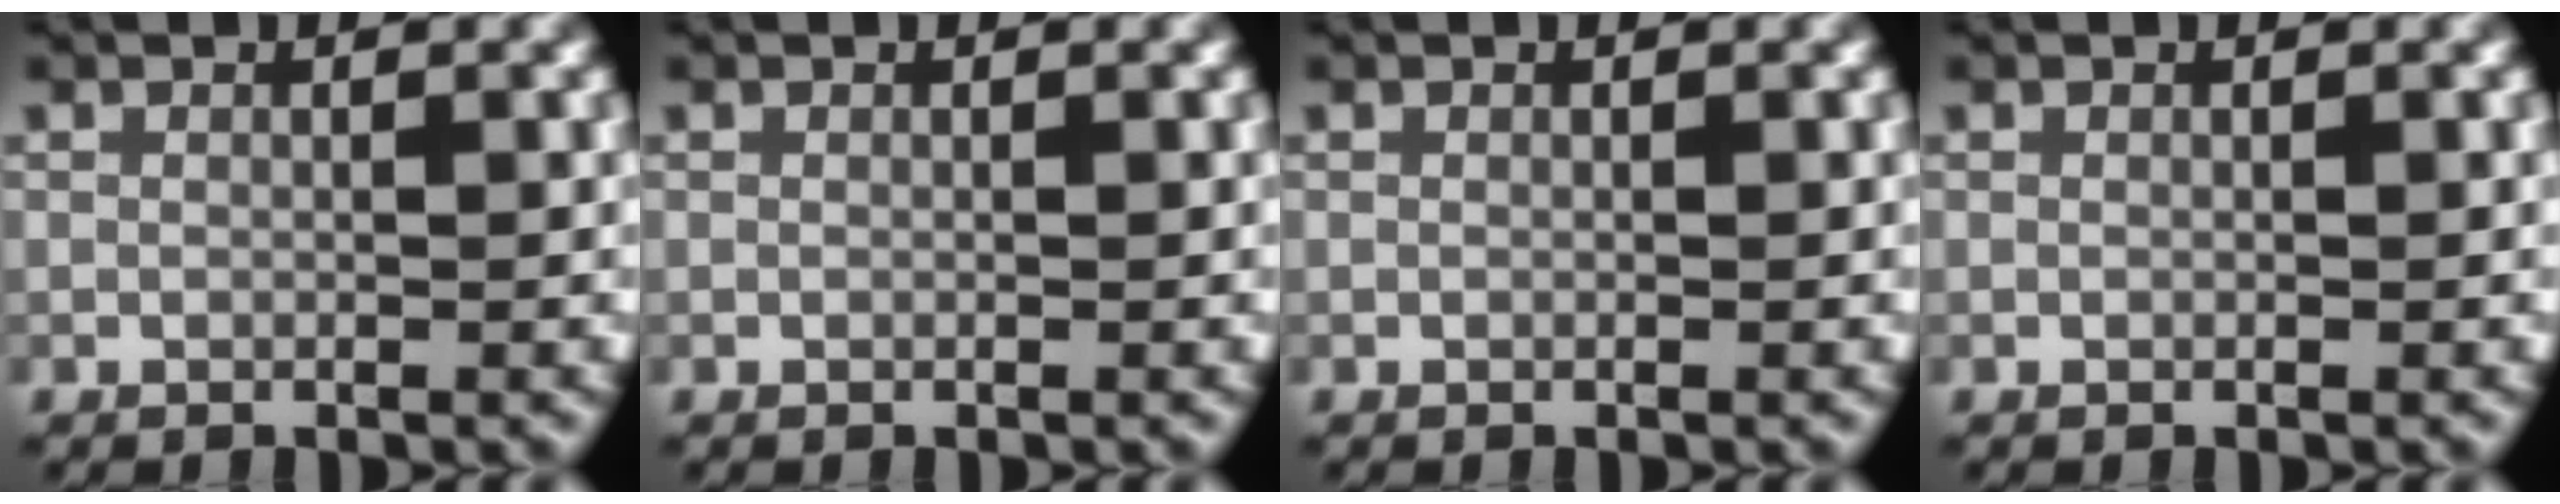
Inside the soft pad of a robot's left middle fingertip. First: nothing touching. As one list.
[{"total": 0.0}, {"total": 0.0}, {"total": 0.0}]